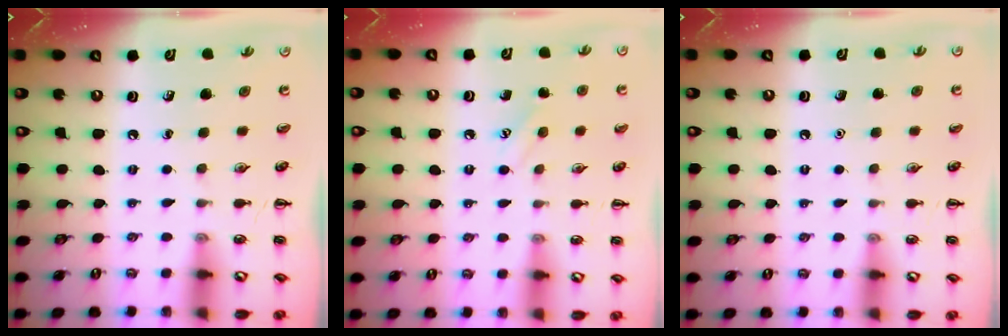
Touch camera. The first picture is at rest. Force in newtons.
{"total": 6.5, "press": 6.4, "slide": 1.2}
{"total": 1.5, "press": 1.5, "slide": 0.1}